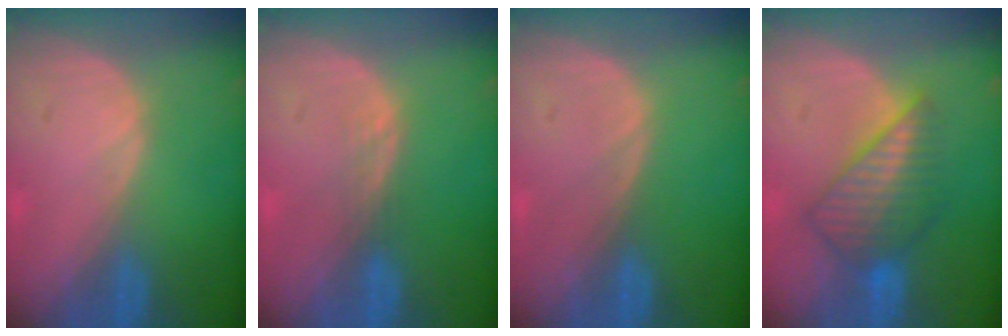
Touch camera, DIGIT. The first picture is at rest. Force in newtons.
{"total": 1.1, "press": 1.1, "slide": 0.1}
{"total": 0.0}
{"total": 7.1, "press": 6.8, "slide": 1.9}